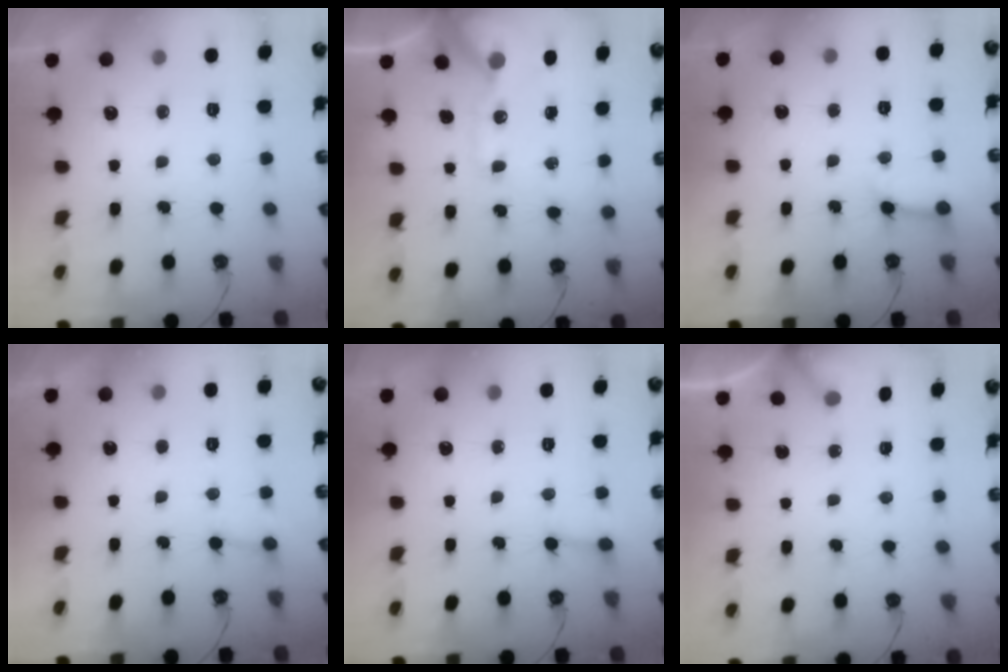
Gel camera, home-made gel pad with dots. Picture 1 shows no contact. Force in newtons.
{"total": 12.9, "press": 12.8, "slide": 1.7}
{"total": 6.8, "press": 6.8, "slide": 0.8}
{"total": 4.7, "press": 4.6, "slide": 0.6}
{"total": 2.7, "press": 2.7, "slide": 0.5}
{"total": 3.2, "press": 3.2, "slide": 0.2}